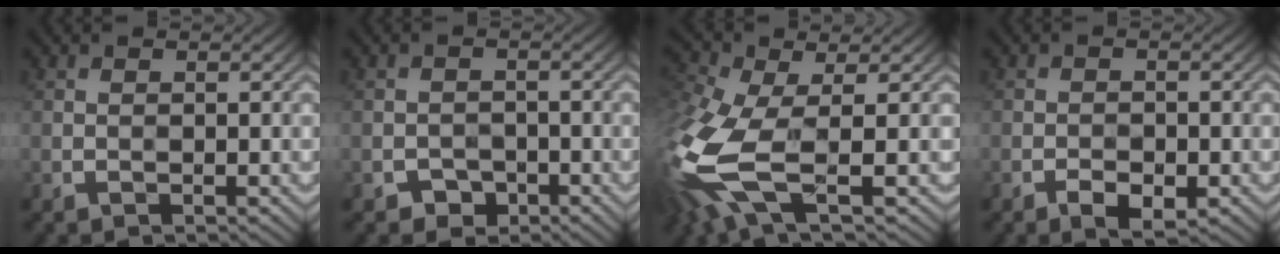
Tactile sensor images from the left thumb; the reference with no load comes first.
{"total": 2.0, "force": [-1.4, 1.4, 0.2], "torque": [0.002, 0.001, -0.023]}
{"total": 11.5, "force": [-3.5, 4.7, 10.0], "torque": [-0.269, -0.023, -0.065]}
{"total": 2.8, "force": [-1.7, 1.3, 1.8], "torque": [-0.031, -0.004, -0.026]}